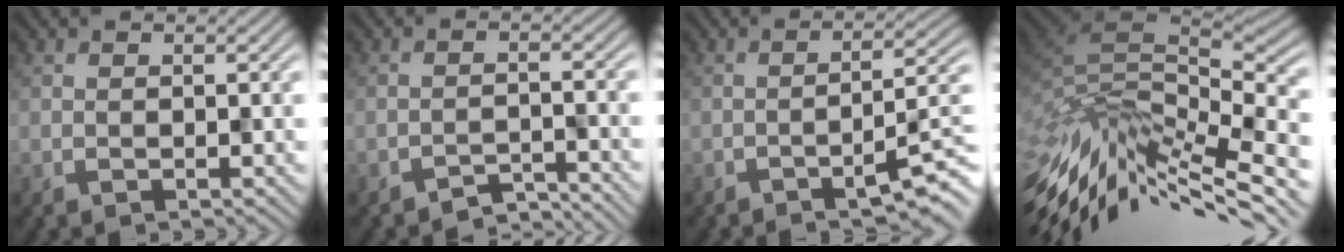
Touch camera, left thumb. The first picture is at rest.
{"total": 3.0, "force": [-3.0, -0.1, -0.1], "torque": [0.011, 0.008, -0.055]}
{"total": 6.2, "force": [-3.5, 0.7, 5.1], "torque": [-0.076, 0.010, -0.056]}
{"total": 12.7, "force": [-6.3, 5.8, 9.3], "torque": [-0.216, -0.010, -0.108]}